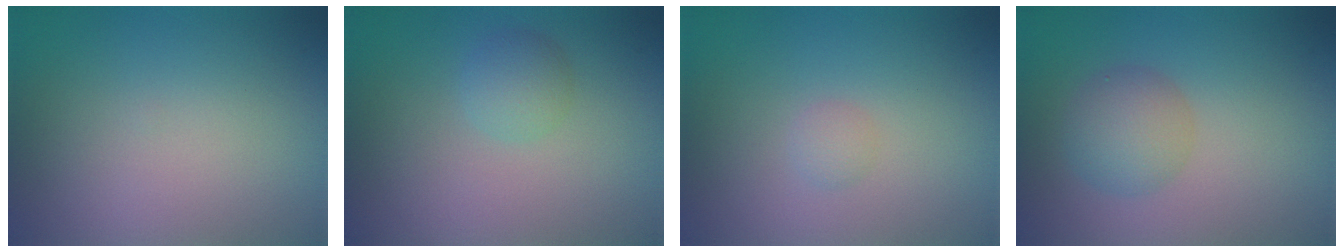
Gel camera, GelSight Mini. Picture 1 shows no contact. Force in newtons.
{"total": 1.9, "press": 1.9, "slide": 0.0}
{"total": 0.9, "press": 0.8, "slide": 0.1}
{"total": 3.2, "press": 3.2, "slide": 0.1}